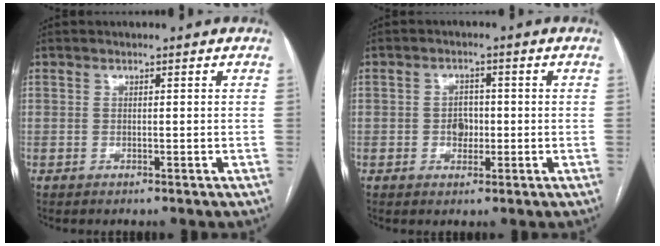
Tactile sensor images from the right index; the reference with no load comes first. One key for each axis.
{"total": 3.7, "fx": -0.5, "fy": 2.6, "fz": 2.6, "tx": -0.041, "ty": 0.007, "tz": -0.006}